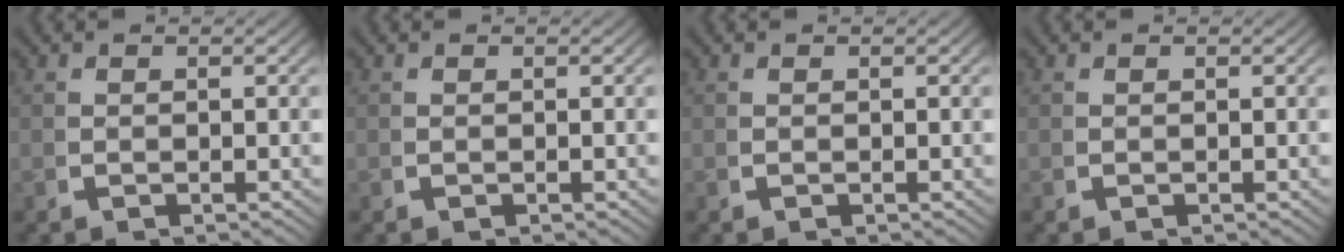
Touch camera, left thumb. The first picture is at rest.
{"total": 0.0}
{"total": 0.0}
{"total": 0.0}